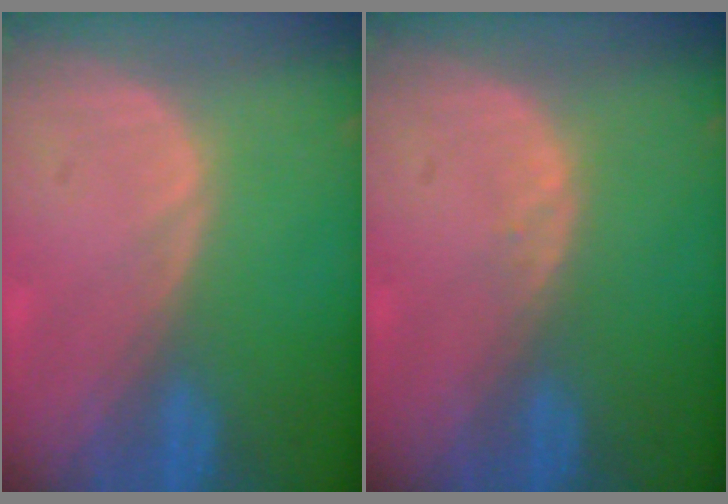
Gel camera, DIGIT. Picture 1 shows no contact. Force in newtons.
{"total": 0.7, "press": 0.6, "slide": 0.2}